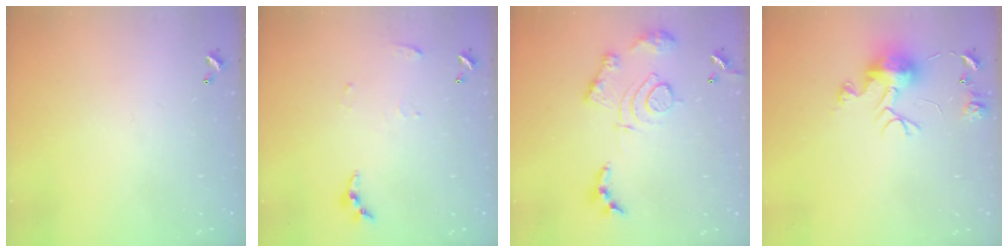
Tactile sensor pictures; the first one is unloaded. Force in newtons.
{"total": 4.3, "press": 4.3, "slide": 0.5}
{"total": 14.5, "press": 14.4, "slide": 1.3}
{"total": 11.6, "press": 11.6, "slide": 1.1}